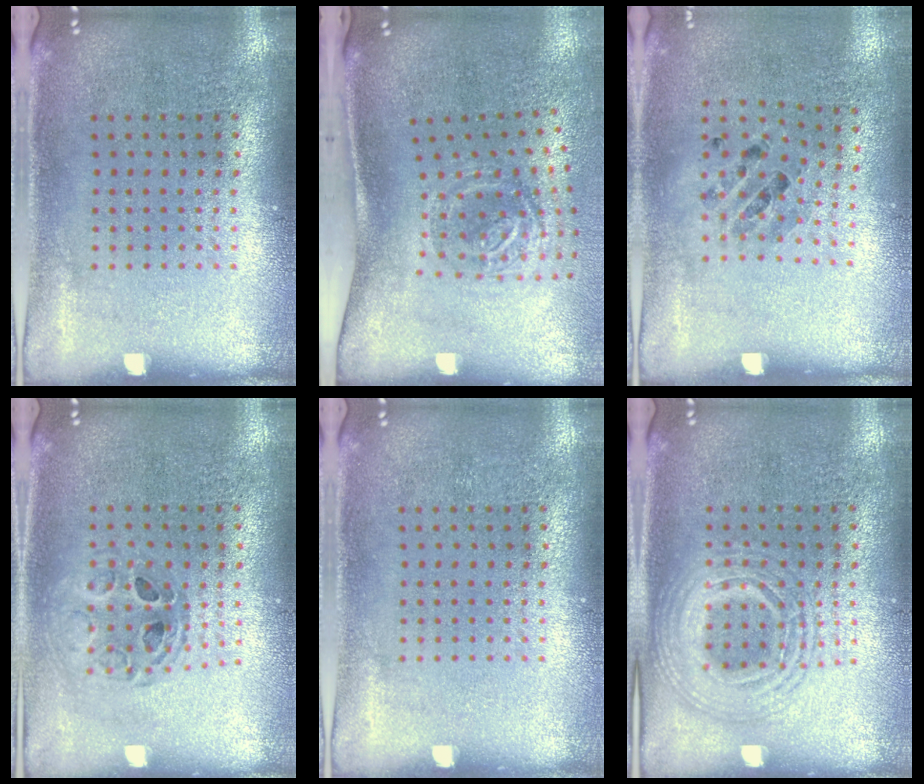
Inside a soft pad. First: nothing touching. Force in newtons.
{"total": 1.9, "press": 1.2, "slide": 1.5}
{"total": 0.9, "press": 0.7, "slide": 0.5}
{"total": 0.9, "press": 0.9, "slide": 0.1}
{"total": 0.0}
{"total": 2.4, "press": 2.4, "slide": 0.2}